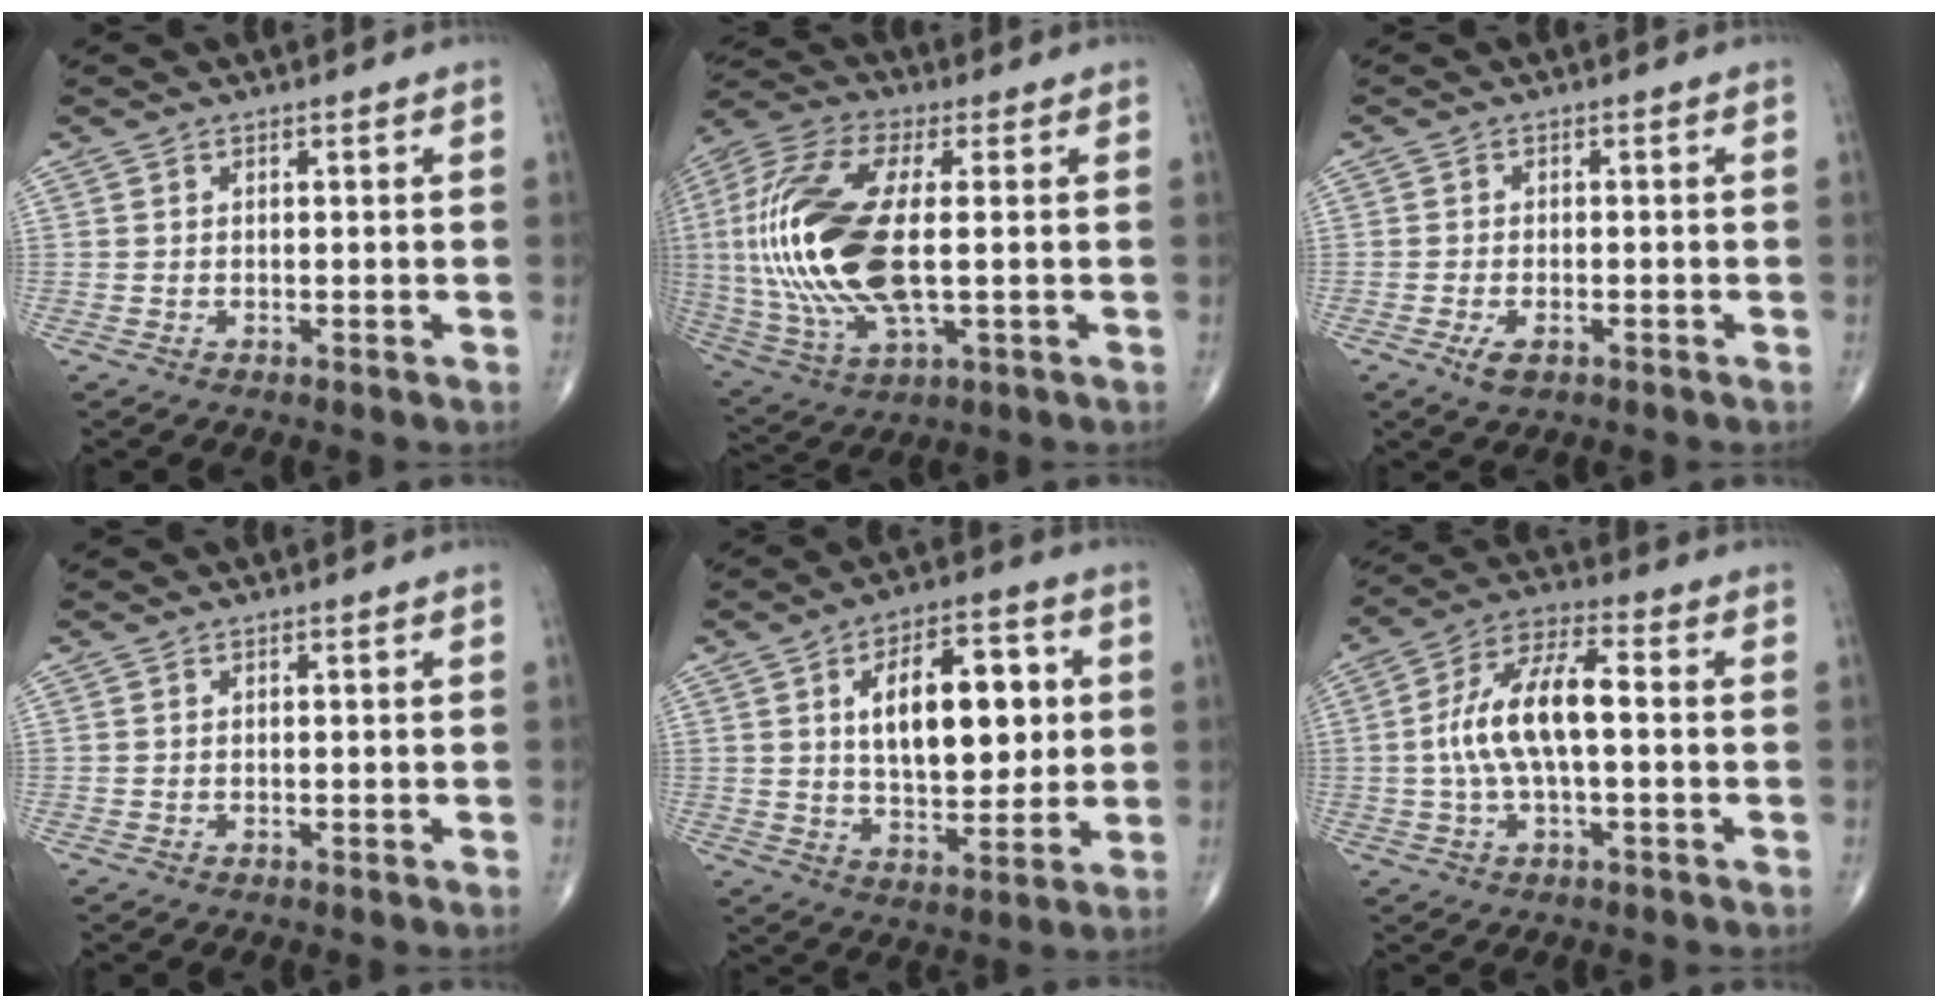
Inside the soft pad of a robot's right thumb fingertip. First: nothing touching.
{"total": 23.5, "force": [0.5, 9.7, 21.4], "torque": [-0.487, -0.005, 0.011]}
{"total": 2.5, "force": [-1.2, 1.2, 1.8], "torque": [-0.033, 0.003, -0.020]}
{"total": 0.0}
{"total": 16.7, "force": [3.3, 8.6, 13.9], "torque": [-0.173, -0.005, 0.053]}
{"total": 12.2, "force": [-0.2, 4.8, 11.2], "torque": [-0.226, 0.035, -0.009]}